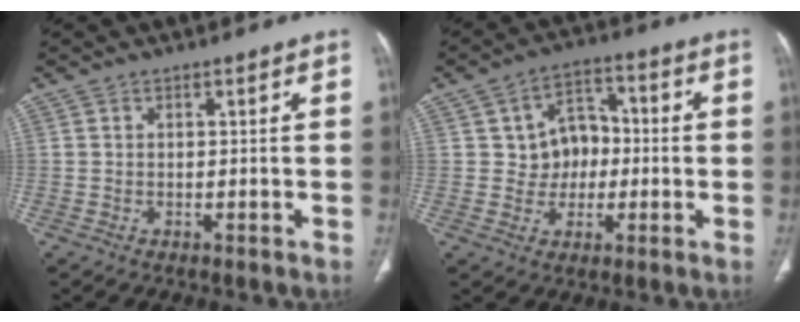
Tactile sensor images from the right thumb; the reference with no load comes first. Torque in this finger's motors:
{"motor_torque": [-0.23, -0.17, -0.17, 0.26, 0.08]}